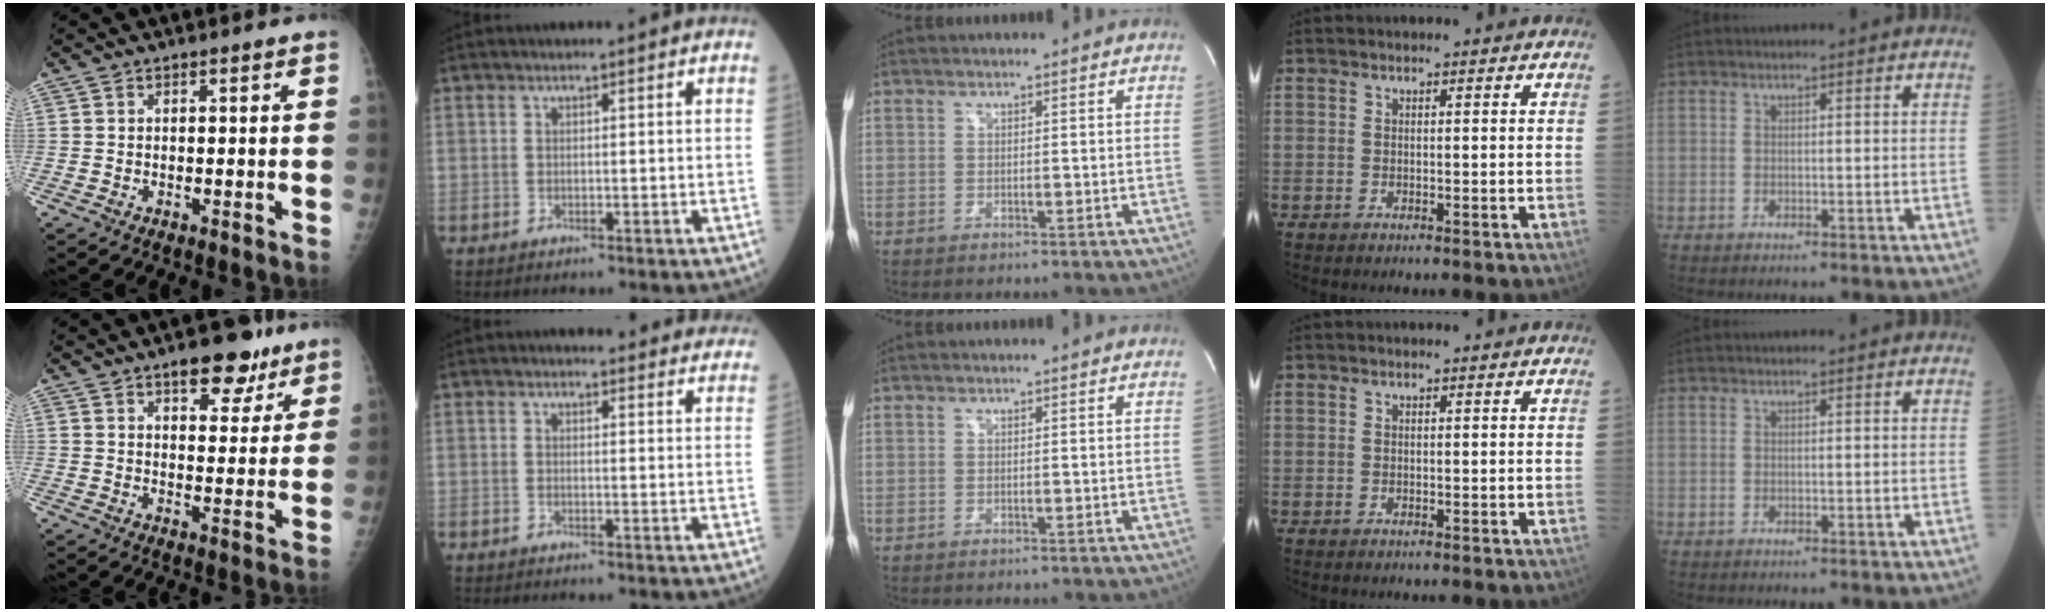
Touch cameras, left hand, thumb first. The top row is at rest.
{"thumb": {"total": 9.8, "force": [6.4, 4.5, 5.8], "torque": [-0.046, -0.032, 0.091]}, "index": {"total": 11.6, "force": [11.1, 2.1, 2.6], "torque": [0.004, -0.010, 0.100]}}